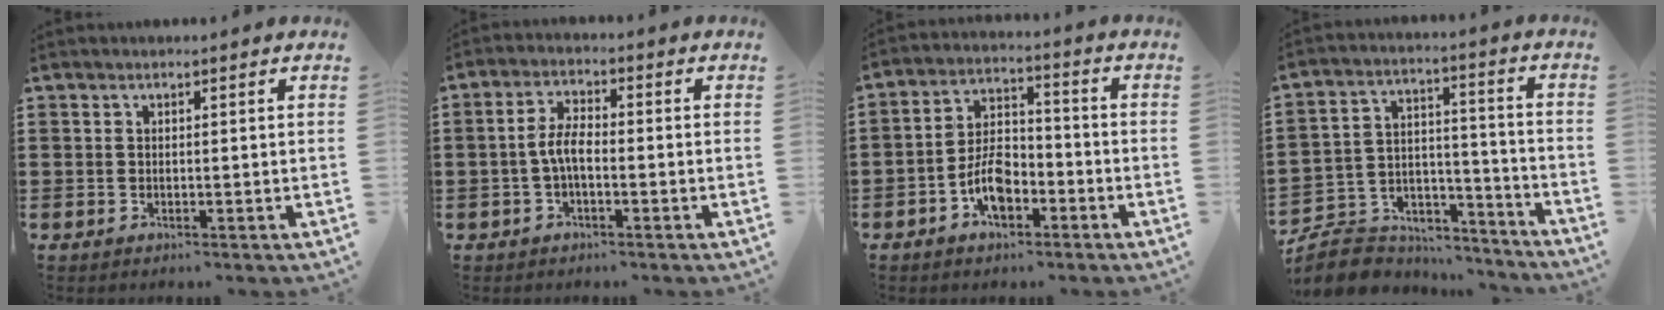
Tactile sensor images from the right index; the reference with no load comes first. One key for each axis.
{"total": 4.4, "fx": -1.0, "fy": 1.8, "fz": 4.0, "tx": -0.099, "ty": -0.002, "tz": -0.027}
{"total": 7.1, "fx": -3.2, "fy": 3.9, "fz": 5.0, "tx": -0.111, "ty": 0.006, "tz": -0.064}
{"total": 8.0, "fx": -6.9, "fy": 3.7, "fz": 1.5, "tx": -0.046, "ty": 0.010, "tz": -0.133}